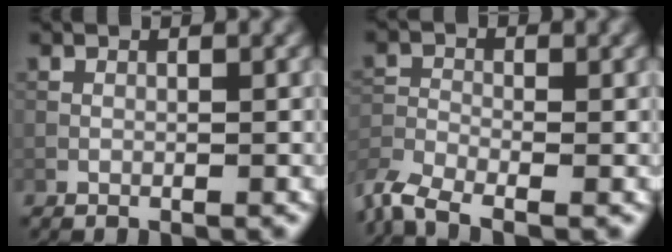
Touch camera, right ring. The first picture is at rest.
{"total": 5.0, "force": [-4.1, 1.5, 2.6], "torque": [-0.059, -0.012, -0.094]}